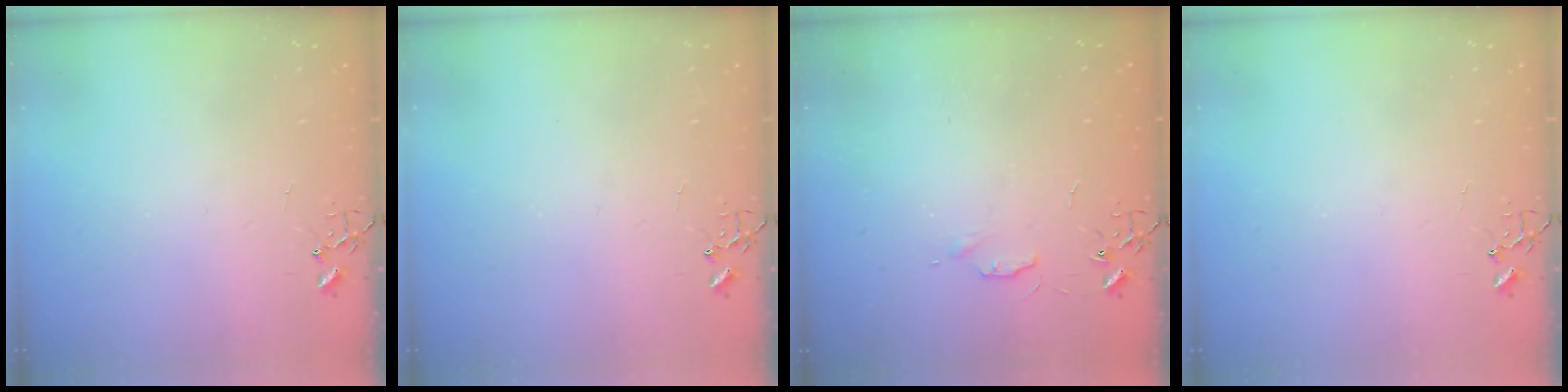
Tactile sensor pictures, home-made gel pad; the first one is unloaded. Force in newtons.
{"total": 0.0}
{"total": 4.6, "press": 4.6, "slide": 0.7}
{"total": 0.0}